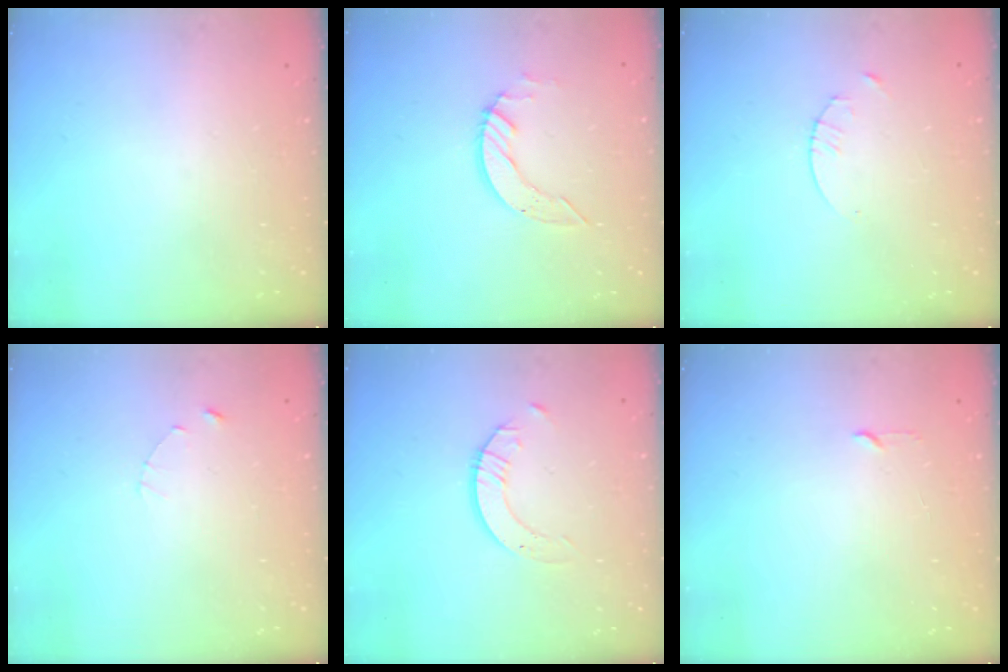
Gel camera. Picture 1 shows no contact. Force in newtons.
{"total": 5.4, "press": 5.4, "slide": 0.1}
{"total": 1.7, "press": 1.6, "slide": 0.2}
{"total": 1.0, "press": 1.0, "slide": 0.2}
{"total": 2.0, "press": 2.0, "slide": 0.2}
{"total": 2.3, "press": 2.2, "slide": 0.3}